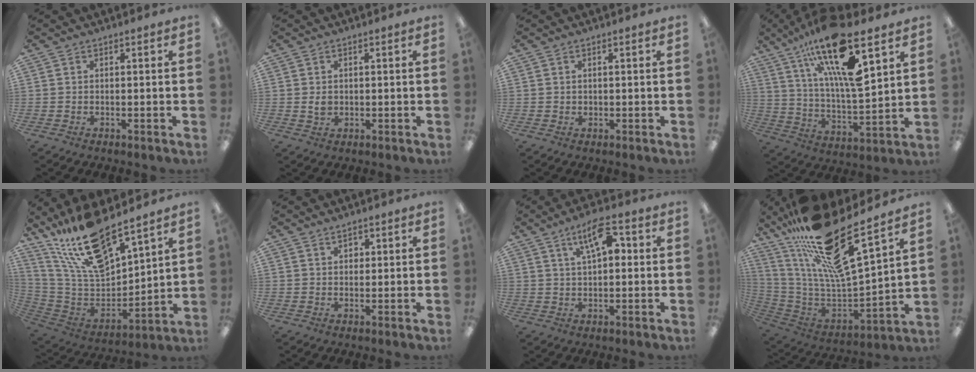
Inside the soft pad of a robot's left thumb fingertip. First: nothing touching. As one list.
[{"total": 2.3, "force": [0.1, 1.7, 1.5], "torque": [-0.023, 0.001, 0.000]}, {"total": 0.7, "force": [0.2, 0.6, 0.1], "torque": [-0.002, 0.005, 0.003]}, {"total": 21.4, "force": [13.4, 5.2, 15.9], "torque": [-0.297, -0.072, 0.214]}, {"total": 18.5, "force": [14.6, 5.7, 9.9], "torque": [-0.203, -0.084, 0.259]}, {"total": 1.9, "force": [1.2, 1.2, 0.9], "torque": [-0.004, -0.003, 0.017]}, {"total": 8.5, "force": [3.6, 3.5, 6.8], "torque": [-0.113, -0.002, 0.059]}, {"total": 24.9, "force": [18.4, 4.6, 16.2], "torque": [-0.300, -0.135, 0.300]}]